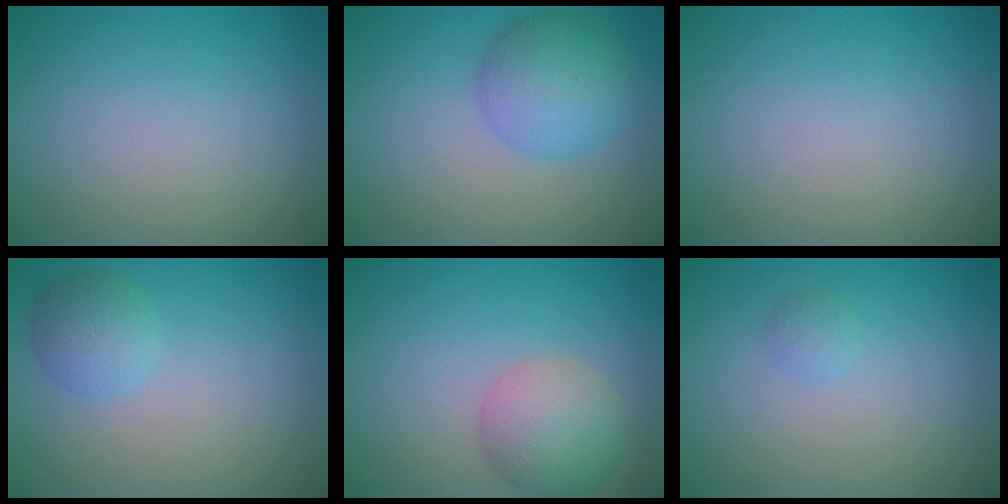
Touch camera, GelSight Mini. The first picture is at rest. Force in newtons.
{"total": 5.2, "press": 5.2, "slide": 0.2}
{"total": 0.0}
{"total": 2.5, "press": 2.5, "slide": 0.1}
{"total": 4.5, "press": 4.5, "slide": 0.2}
{"total": 0.8, "press": 0.8, "slide": 0.0}